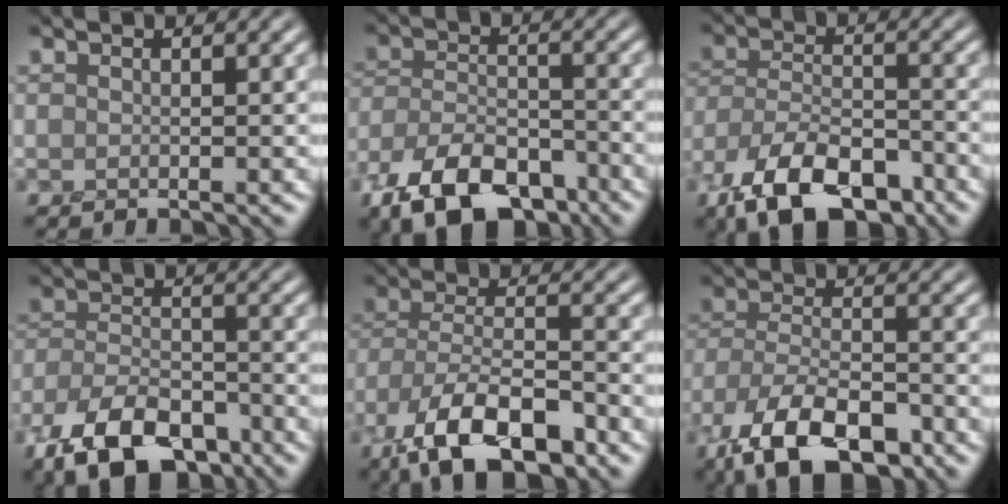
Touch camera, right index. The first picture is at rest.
{"total": 8.1, "force": [-5.7, 3.7, 4.4], "torque": [-0.079, -0.011, -0.107]}
{"total": 9.1, "force": [-6.3, 3.8, 5.3], "torque": [-0.098, -0.014, -0.118]}
{"total": 8.1, "force": [-5.7, 3.6, 4.4], "torque": [-0.079, -0.012, -0.108]}
{"total": 9.7, "force": [-6.2, 3.7, 6.5], "torque": [-0.118, -0.010, -0.122]}
{"total": 9.3, "force": [-6.2, 3.8, 5.8], "torque": [-0.113, -0.016, -0.118]}